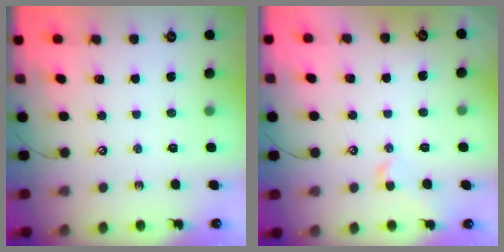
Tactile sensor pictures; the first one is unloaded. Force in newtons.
{"total": 0.9, "press": 0.6, "slide": 0.7}